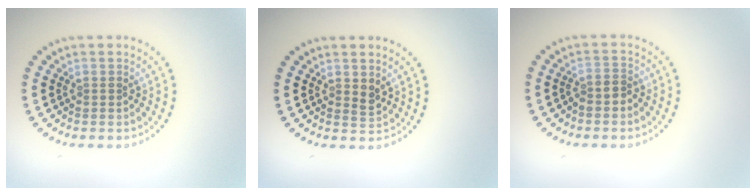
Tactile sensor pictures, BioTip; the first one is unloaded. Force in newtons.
{"total": 1.1, "press": 1.0, "slide": 0.4}
{"total": 1.3, "press": 1.0, "slide": 0.9}